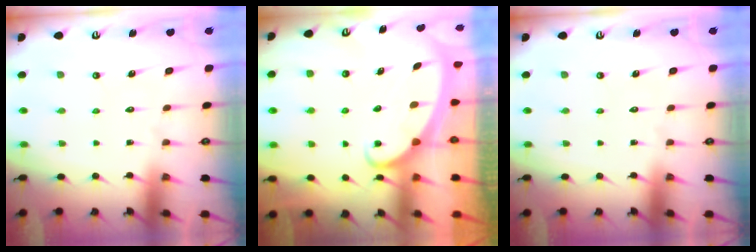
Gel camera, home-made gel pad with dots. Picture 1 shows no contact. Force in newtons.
{"total": 2.4, "press": 2.4, "slide": 0.3}
{"total": 0.0}